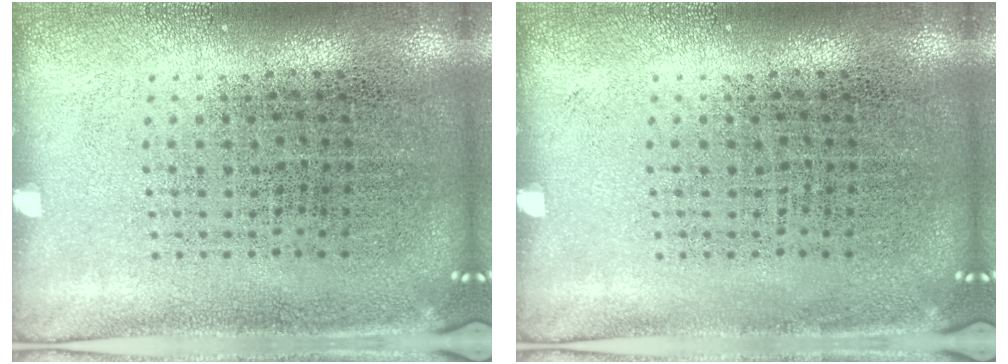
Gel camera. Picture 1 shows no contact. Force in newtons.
{"total": 0.0}